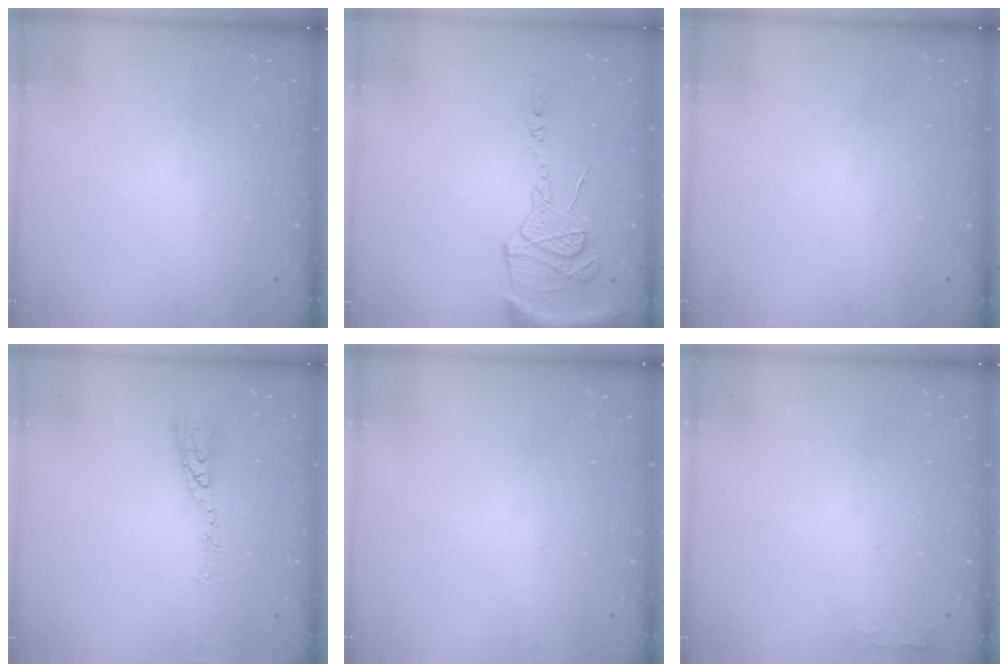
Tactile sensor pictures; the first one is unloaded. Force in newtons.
{"total": 14.8, "press": 14.7, "slide": 1.6}
{"total": 0.0}
{"total": 8.4, "press": 8.4, "slide": 0.9}
{"total": 0.0}
{"total": 3.7, "press": 3.5, "slide": 1.3}